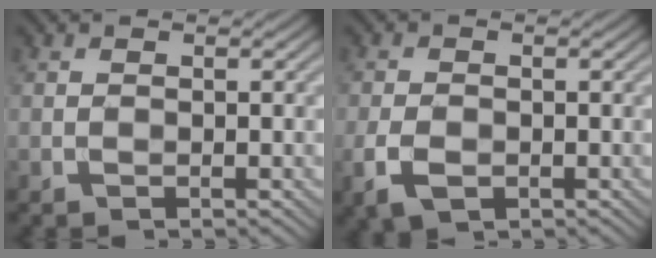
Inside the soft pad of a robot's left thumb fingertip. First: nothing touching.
{"total": 3.6, "force": [-1.4, 2.2, 2.5], "torque": [-0.065, -0.009, -0.030]}